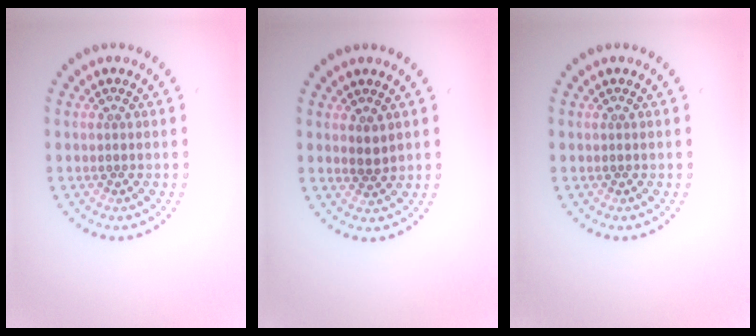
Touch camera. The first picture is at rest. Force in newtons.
{"total": 1.2, "press": 1.1, "slide": 0.5}
{"total": 0.0}